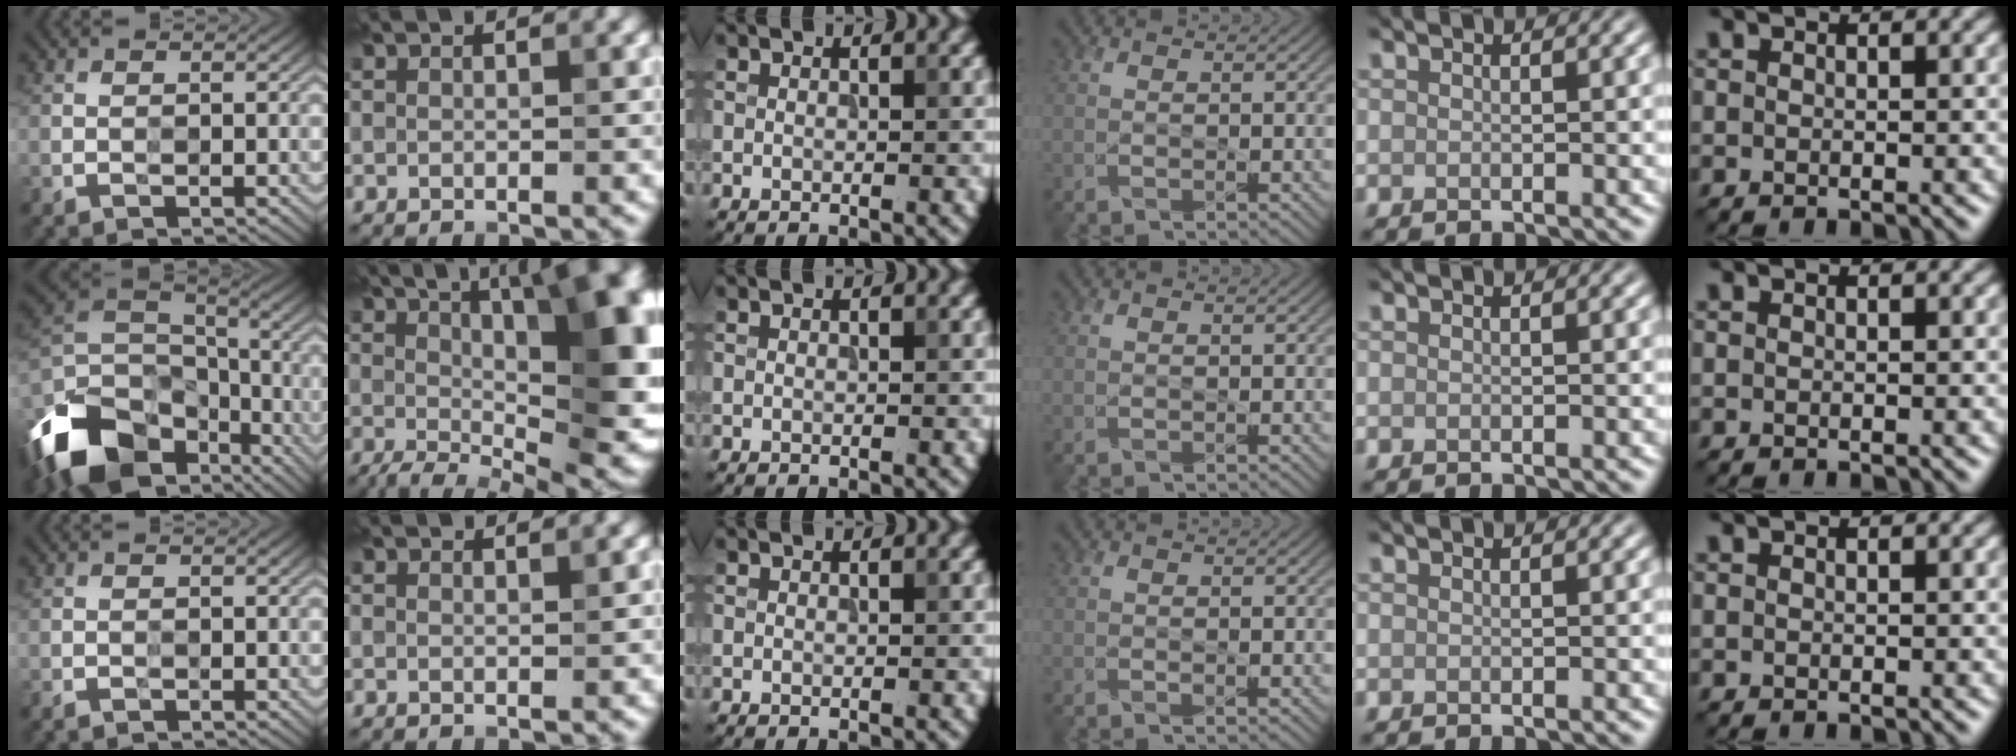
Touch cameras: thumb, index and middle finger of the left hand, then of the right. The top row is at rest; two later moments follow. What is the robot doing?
{"motion": "wipe", "object": "glasses"}